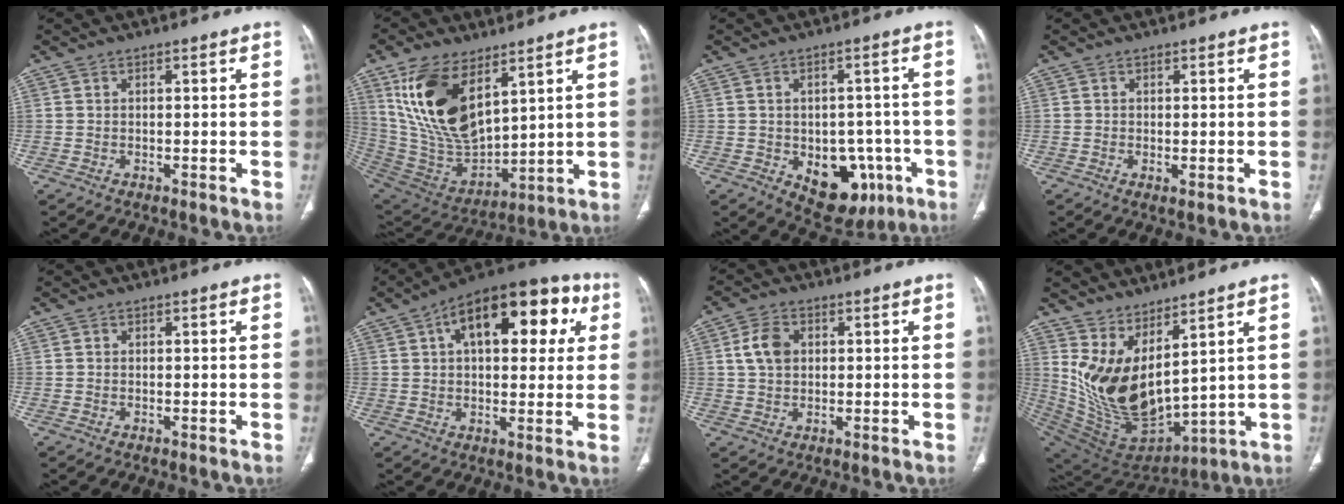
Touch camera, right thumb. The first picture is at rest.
{"total": 20.3, "force": [9.3, 10.3, 14.9], "torque": [-0.265, -0.044, 0.196]}
{"total": 12.6, "force": [-4.3, 8.5, 8.2], "torque": [-0.068, 0.023, -0.041]}
{"total": 1.1, "force": [-0.2, 0.5, 1.0], "torque": [-0.022, -0.005, -0.001]}
{"total": 0.0}
{"total": 21.7, "force": [7.2, 11.0, 17.2], "torque": [-0.209, 0.031, 0.100]}
{"total": 5.7, "force": [1.2, 4.1, 3.7], "torque": [-0.066, 0.004, 0.020]}
{"total": 16.3, "force": [7.5, 6.8, 12.8], "torque": [-0.230, -0.073, 0.177]}